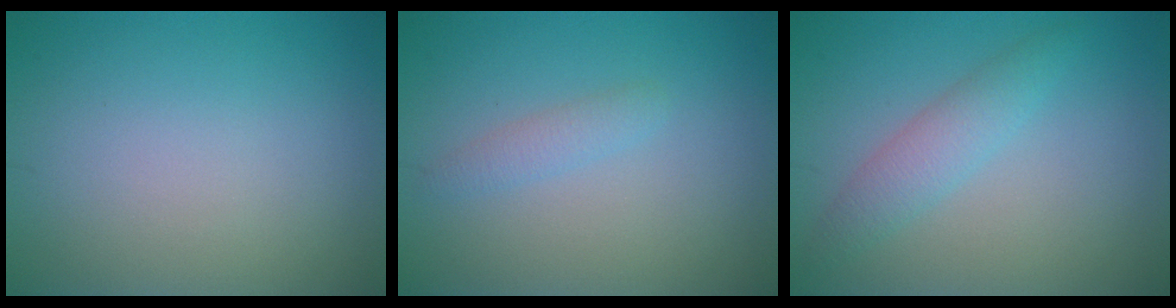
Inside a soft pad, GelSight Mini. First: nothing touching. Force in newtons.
{"total": 1.3, "press": 1.3, "slide": 0.0}
{"total": 2.5, "press": 2.5, "slide": 0.1}